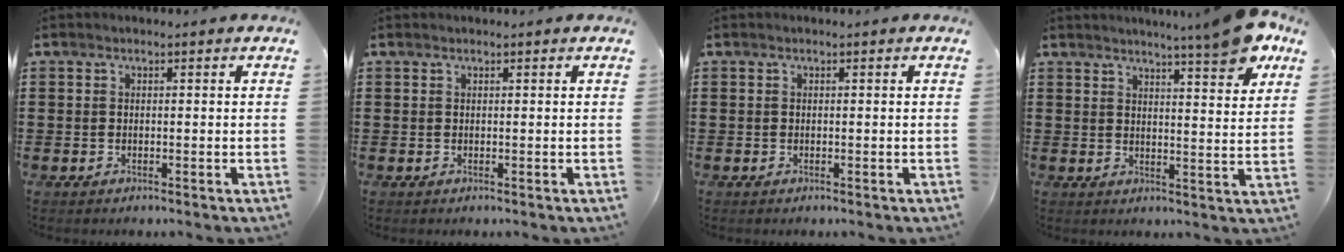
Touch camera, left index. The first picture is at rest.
{"total": 0.0}
{"total": 0.0}
{"total": 7.3, "force": [6.2, 0.2, 3.8], "torque": [-0.061, -0.033, 0.104]}